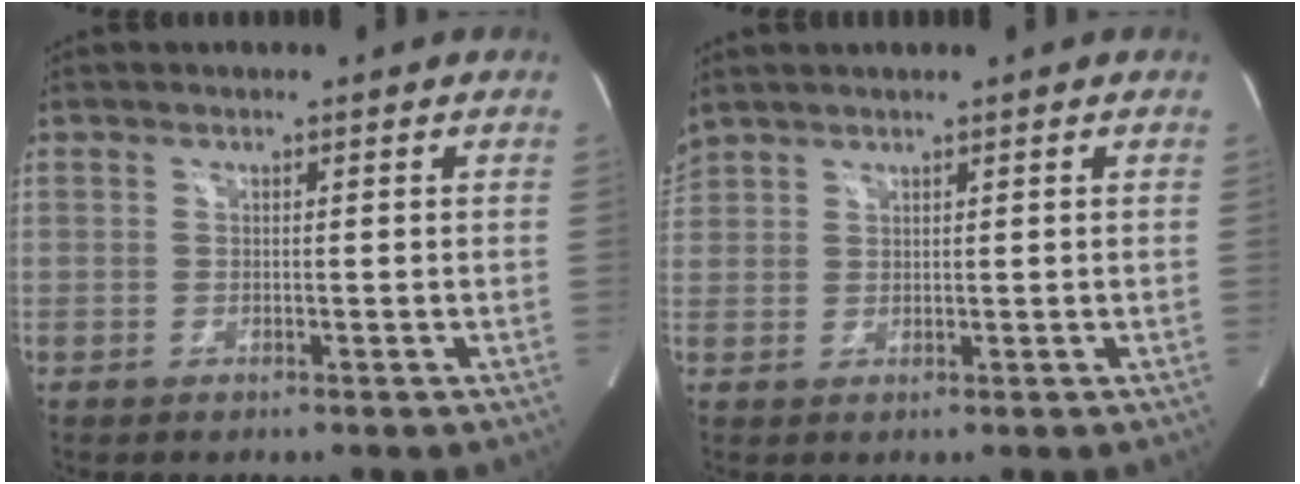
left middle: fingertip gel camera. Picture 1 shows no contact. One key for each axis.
{"total": 3.0, "fx": 2.8, "fy": 0.3, "fz": 0.9, "tx": -0.036, "ty": 0.026, "tz": 0.065}